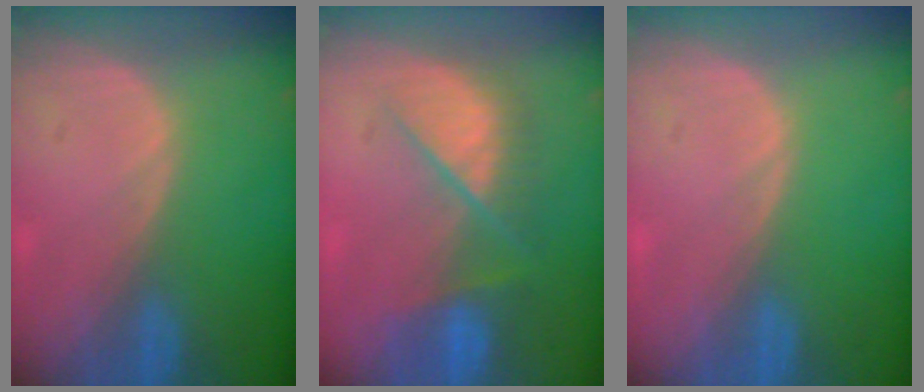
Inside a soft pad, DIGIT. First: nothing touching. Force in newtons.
{"total": 7.4, "press": 7.3, "slide": 1.3}
{"total": 0.0}